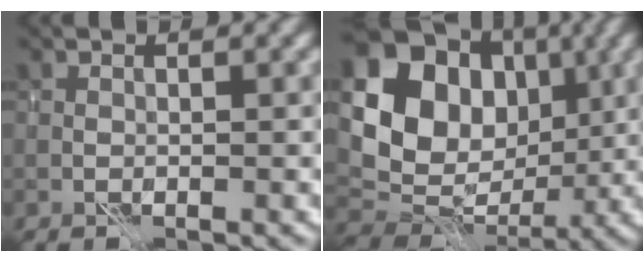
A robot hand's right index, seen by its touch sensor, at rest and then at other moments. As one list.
[{"total": 14.8, "force": [3.7, 12.1, 7.8], "torque": [-0.154, 0.027, 0.063]}]